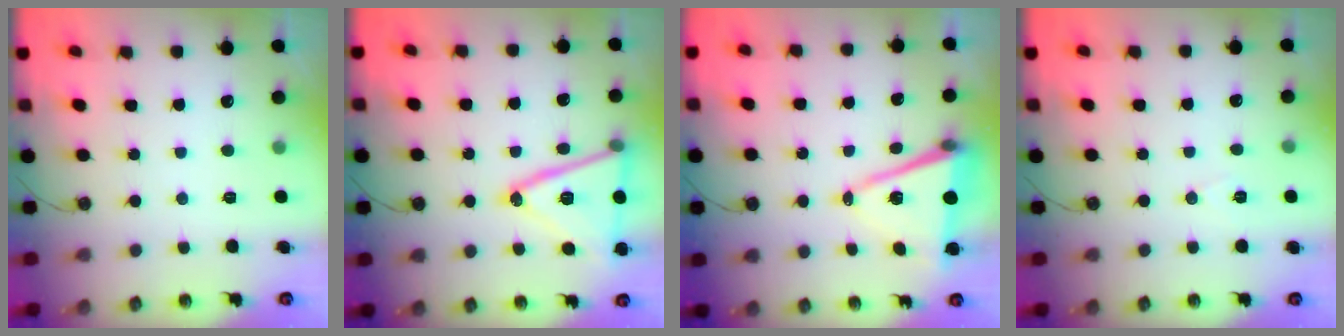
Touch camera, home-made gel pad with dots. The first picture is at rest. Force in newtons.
{"total": 19.7, "press": 19.4, "slide": 3.4}
{"total": 10.6, "press": 9.8, "slide": 3.9}
{"total": 6.0, "press": 4.0, "slide": 4.5}